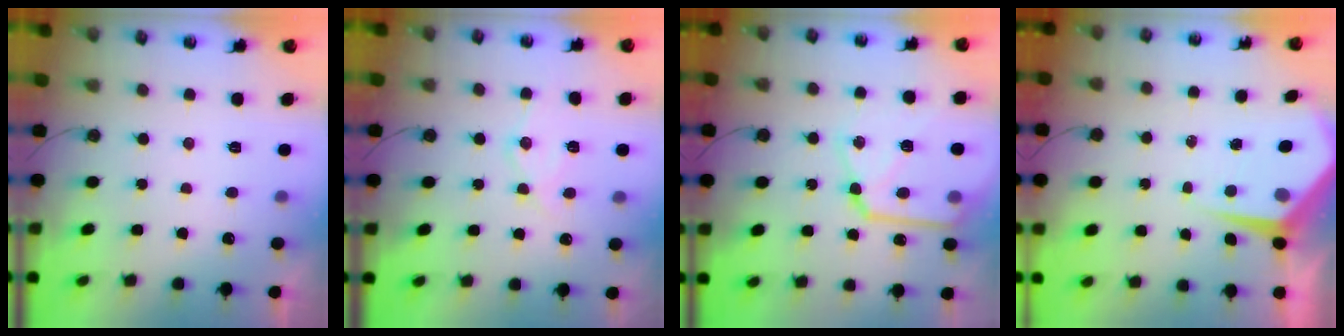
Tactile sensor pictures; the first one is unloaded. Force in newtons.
{"total": 11.8, "press": 11.7, "slide": 1.2}
{"total": 16.4, "press": 16.4, "slide": 1.5}
{"total": 5.8, "press": 5.8, "slide": 0.5}